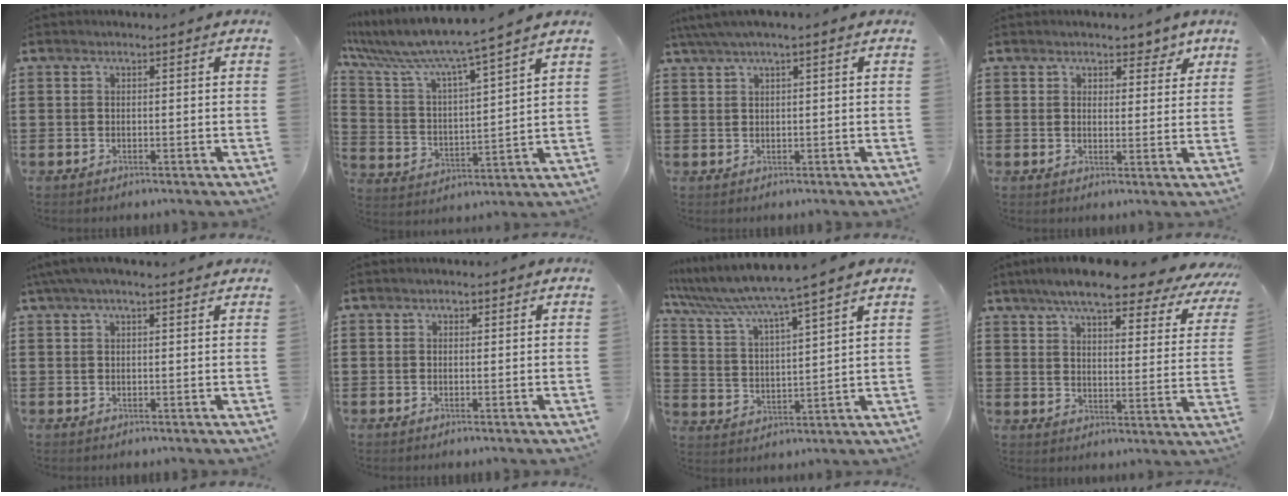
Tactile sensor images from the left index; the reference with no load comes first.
{"total": 7.0, "force": [6.2, -0.5, 3.2], "torque": [-0.091, -0.043, 0.097]}
{"total": 2.4, "force": [1.2, 0.4, 2.0], "torque": [-0.039, 0.003, 0.020]}
{"total": 3.3, "force": [2.5, 1.8, 1.3], "torque": [-0.011, -0.001, 0.039]}
{"total": 3.1, "force": [2.0, 0.8, 2.2], "torque": [-0.047, 0.007, 0.037]}
{"total": 0.8, "force": [0.2, 0.6, 0.5], "torque": [-0.012, 0.005, 0.003]}
{"total": 6.2, "force": [5.5, -1.0, 2.8], "torque": [-0.078, -0.040, 0.088]}
{"total": 8.6, "force": [7.4, 0.9, 4.4], "torque": [-0.098, -0.040, 0.124]}